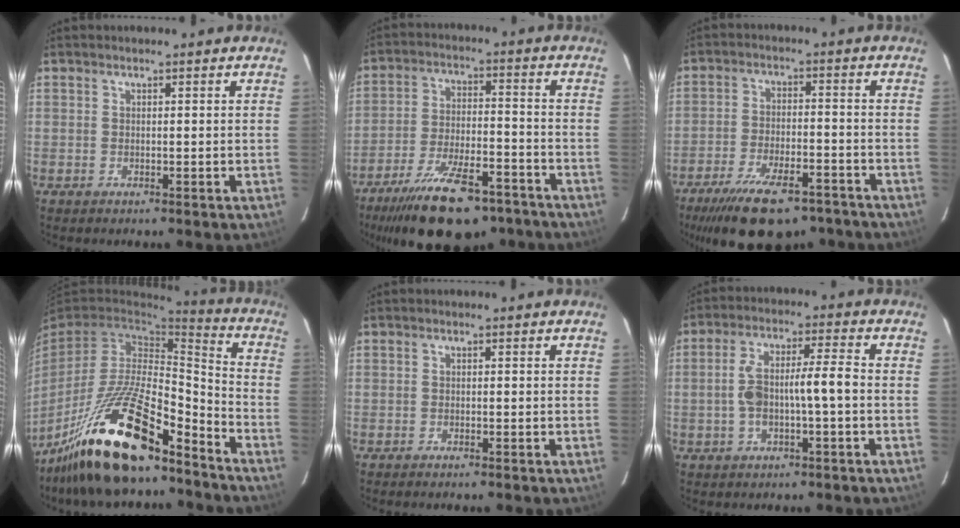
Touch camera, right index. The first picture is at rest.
{"total": 15.8, "force": [-11.5, 4.5, 9.8], "torque": [-0.170, -0.009, -0.194]}
{"total": 12.9, "force": [-9.5, 4.0, 7.7], "torque": [-0.129, -0.015, -0.150]}
{"total": 21.6, "force": [-15.6, 4.8, 14.2], "torque": [-0.270, -0.019, -0.281]}
{"total": 1.3, "force": [-1.1, 0.0, 0.7], "torque": [-0.013, -0.002, -0.013]}
{"total": 8.3, "force": [-1.2, 1.4, 8.1], "torque": [-0.154, 0.027, -0.020]}